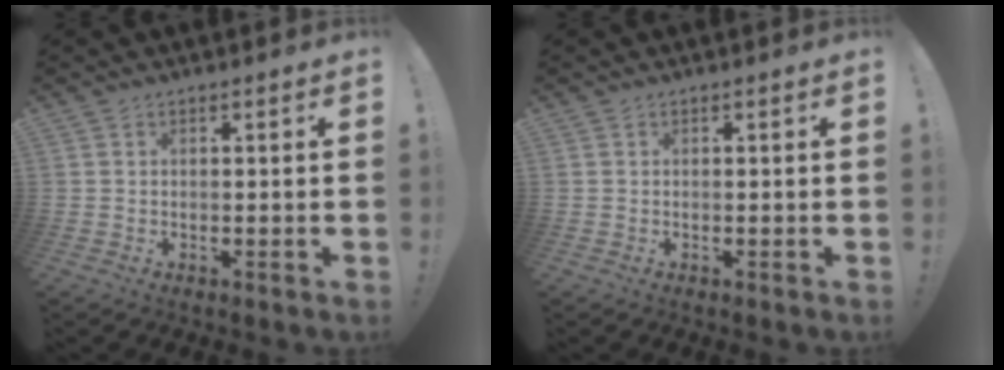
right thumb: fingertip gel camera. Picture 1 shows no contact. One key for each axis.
{"total": 0.0}